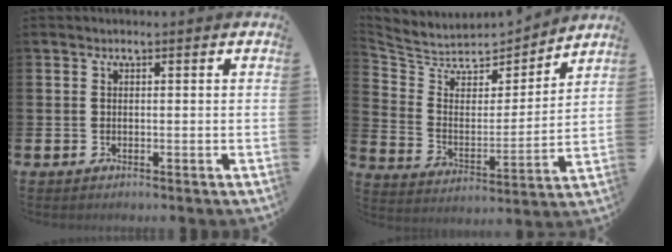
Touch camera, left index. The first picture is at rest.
{"total": 6.0, "force": [5.4, 2.6, 0.4], "torque": [-0.052, -0.054, 0.090]}